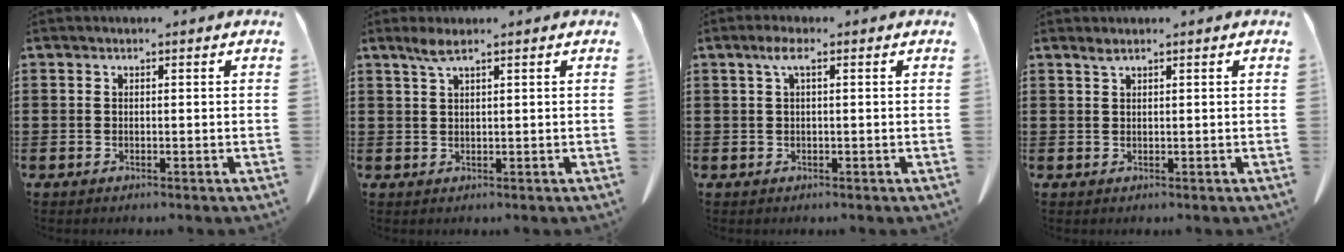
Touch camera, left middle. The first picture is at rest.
{"total": 2.4, "force": [1.5, 0.2, 1.8], "torque": [-0.041, 0.000, 0.027]}
{"total": 2.5, "force": [0.6, 0.6, 2.4], "torque": [-0.048, 0.006, 0.008]}
{"total": 1.2, "force": [0.8, 0.1, 0.9], "torque": [-0.019, -0.002, 0.015]}